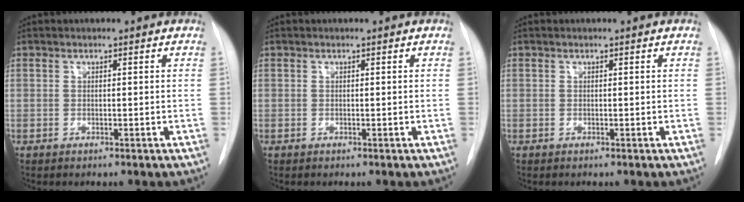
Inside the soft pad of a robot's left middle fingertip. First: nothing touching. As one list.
[{"total": 0.0}, {"total": 0.0}]